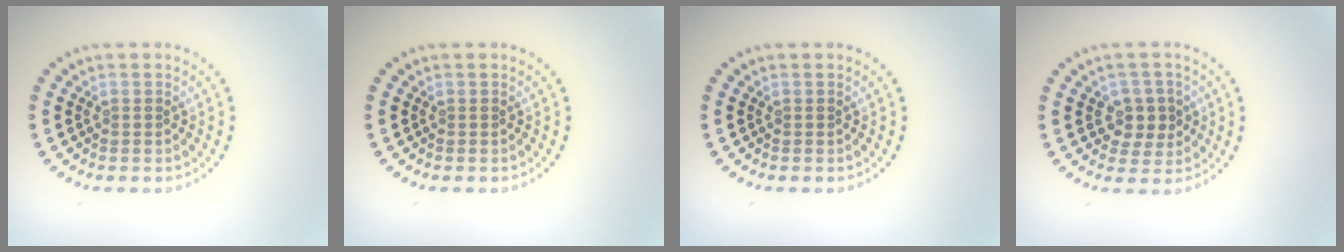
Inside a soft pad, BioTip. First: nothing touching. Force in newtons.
{"total": 0.0}
{"total": 0.0}
{"total": 2.9, "press": 2.8, "slide": 0.8}